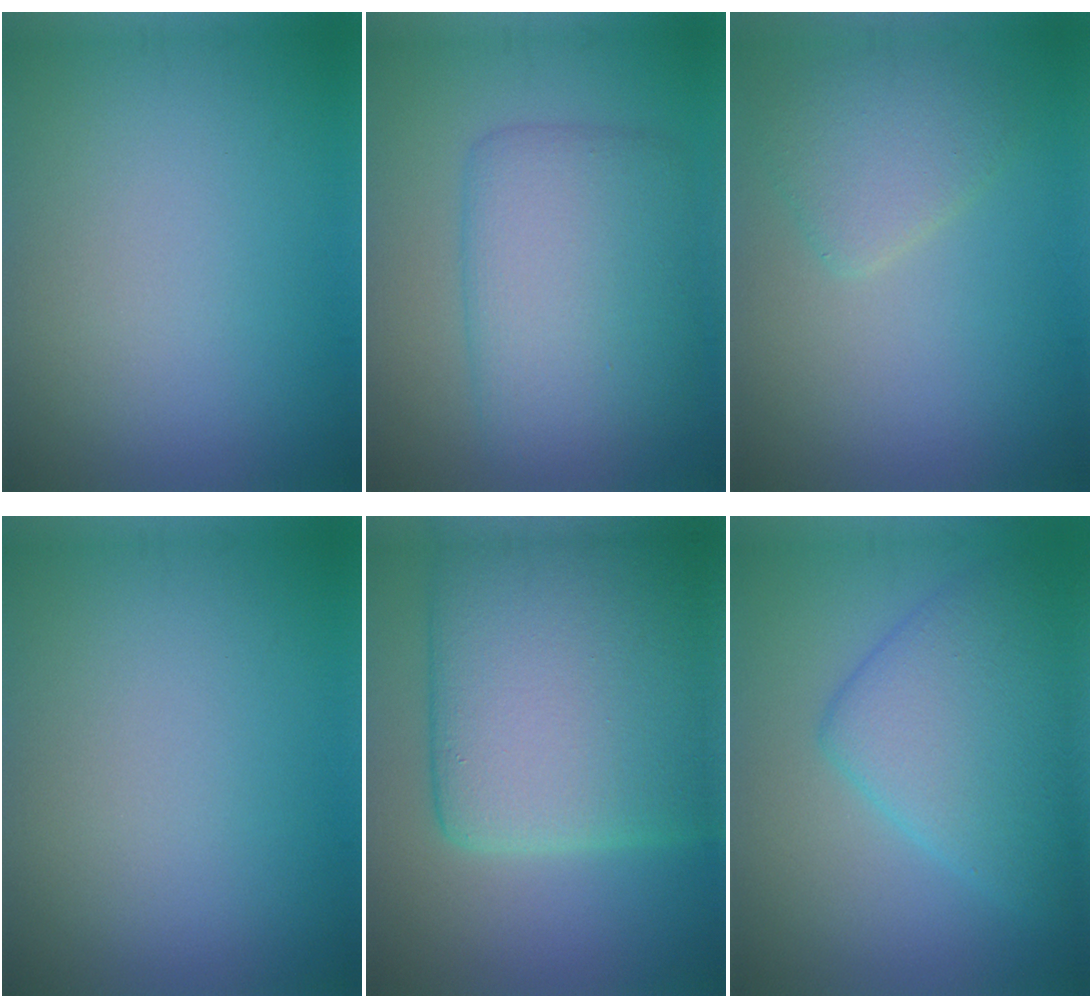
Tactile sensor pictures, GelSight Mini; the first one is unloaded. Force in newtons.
{"total": 7.3, "press": 7.3, "slide": 0.1}
{"total": 3.0, "press": 3.0, "slide": 0.2}
{"total": 0.0}
{"total": 14.6, "press": 14.6, "slide": 0.8}
{"total": 6.8, "press": 6.7, "slide": 0.2}